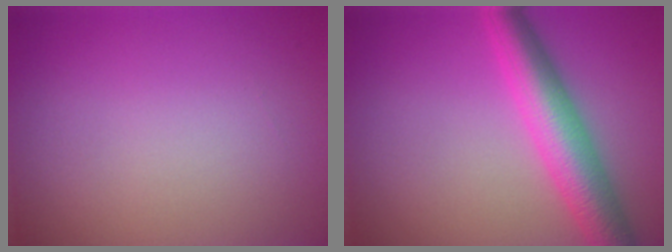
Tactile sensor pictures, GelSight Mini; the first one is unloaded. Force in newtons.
{"total": 6.3, "press": 6.3, "slide": 0.1}